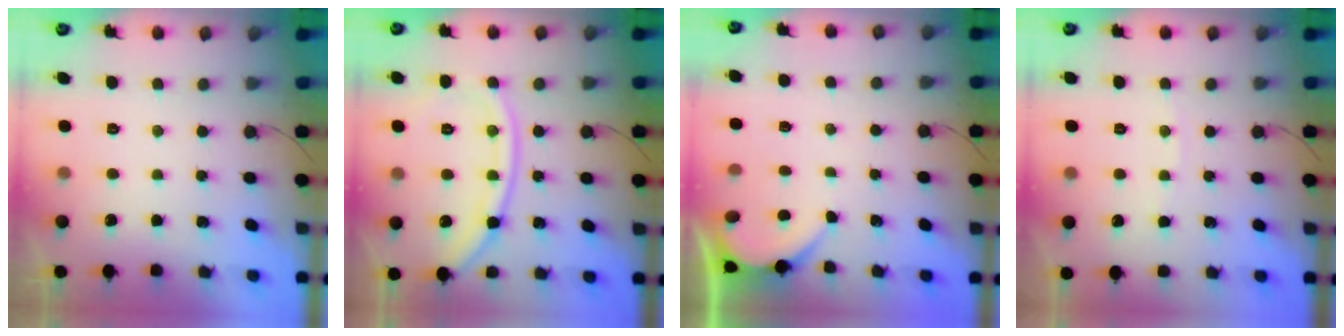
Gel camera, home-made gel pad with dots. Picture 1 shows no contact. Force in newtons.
{"total": 12.8, "press": 12.8, "slide": 0.9}
{"total": 1.7, "press": 1.7, "slide": 0.2}
{"total": 2.0, "press": 2.0, "slide": 0.3}